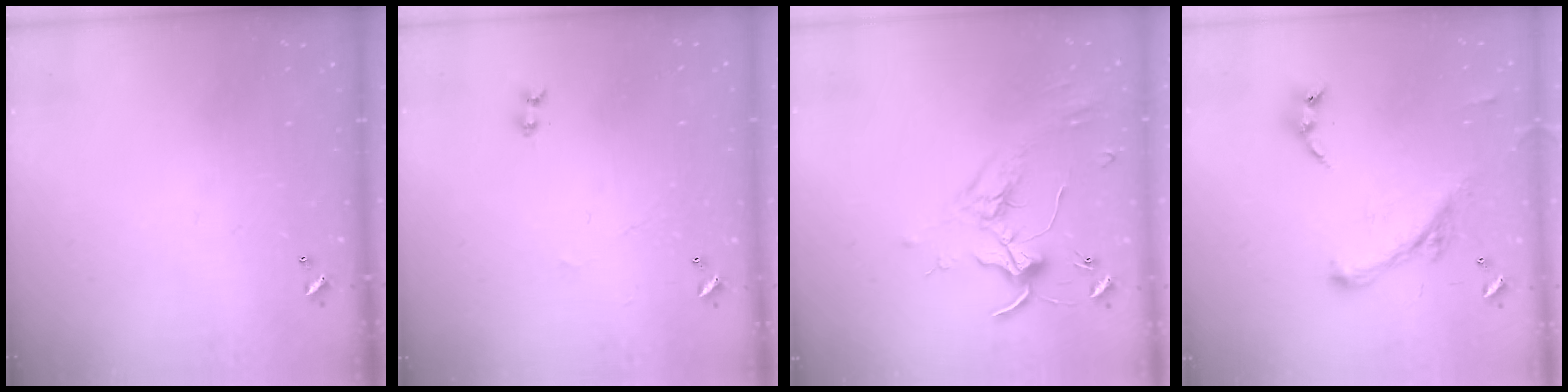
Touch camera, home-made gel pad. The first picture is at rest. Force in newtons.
{"total": 1.0, "press": 0.3, "slide": 1.0}
{"total": 1.7, "press": 1.6, "slide": 0.4}
{"total": 2.5, "press": 2.4, "slide": 0.5}